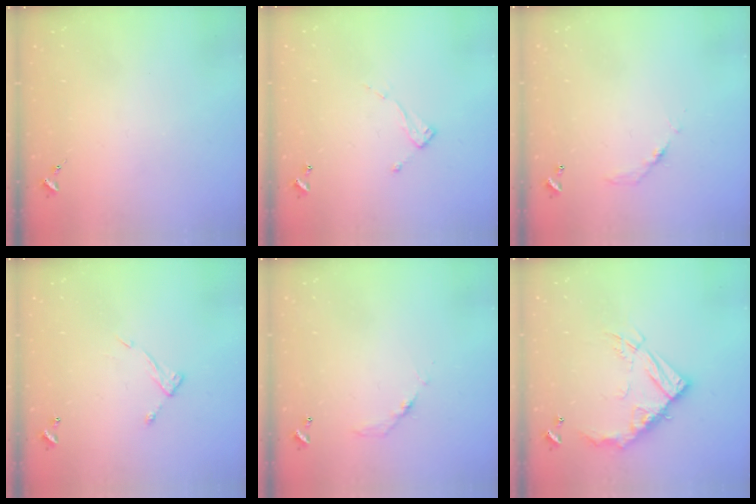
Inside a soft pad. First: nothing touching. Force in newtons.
{"total": 6.9, "press": 6.9, "slide": 0.4}
{"total": 5.0, "press": 5.0, "slide": 0.3}
{"total": 7.7, "press": 7.7, "slide": 0.6}
{"total": 5.0, "press": 5.0, "slide": 0.3}
{"total": 17.2, "press": 17.1, "slide": 1.7}